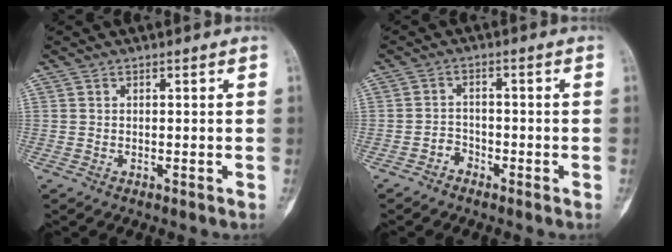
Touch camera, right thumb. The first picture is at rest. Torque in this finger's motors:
{"motor_torque": [-0.09, -0.84, -0.44, -0.04, 0.04]}